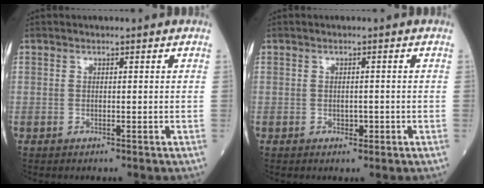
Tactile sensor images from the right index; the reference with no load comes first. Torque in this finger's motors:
{"motor_torque": [-0.29, -0.04, -0.04, -0.01]}